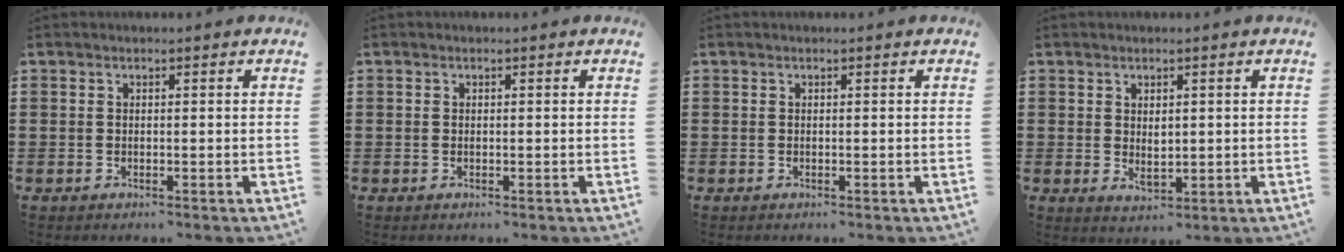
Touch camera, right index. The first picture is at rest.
{"total": 0.0}
{"total": 0.0}
{"total": 2.1, "force": [0.6, 1.3, 1.6], "torque": [-0.023, -0.001, 0.009]}